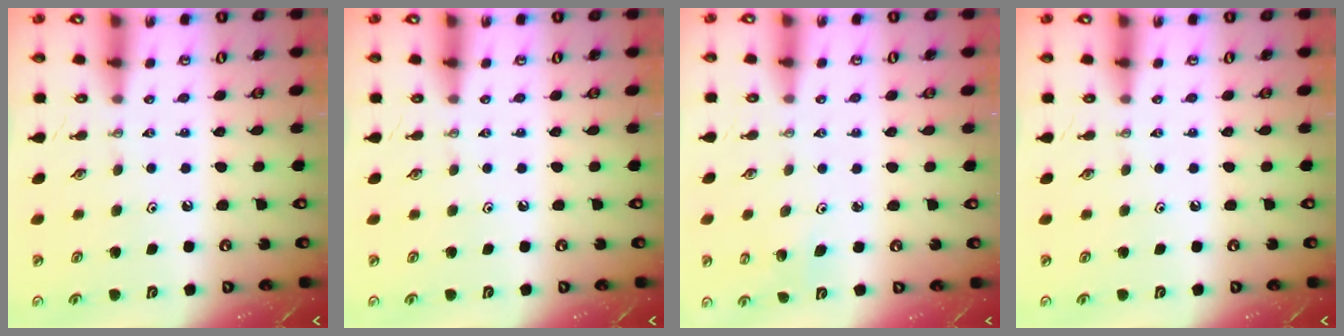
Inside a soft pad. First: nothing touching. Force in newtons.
{"total": 0.0}
{"total": 2.9, "press": 2.8, "slide": 0.8}
{"total": 0.0}